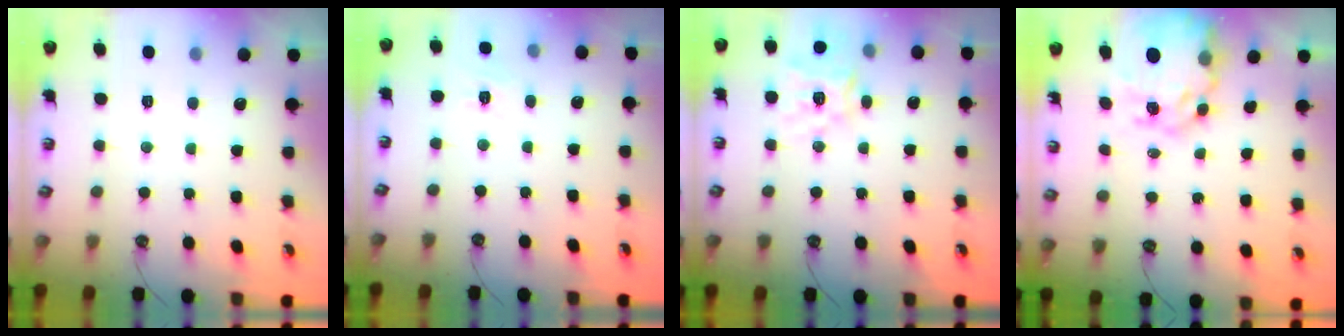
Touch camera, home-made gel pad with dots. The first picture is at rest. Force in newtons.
{"total": 3.0, "press": 3.0, "slide": 0.1}
{"total": 15.8, "press": 15.7, "slide": 1.9}
{"total": 14.2, "press": 14.2, "slide": 1.0}